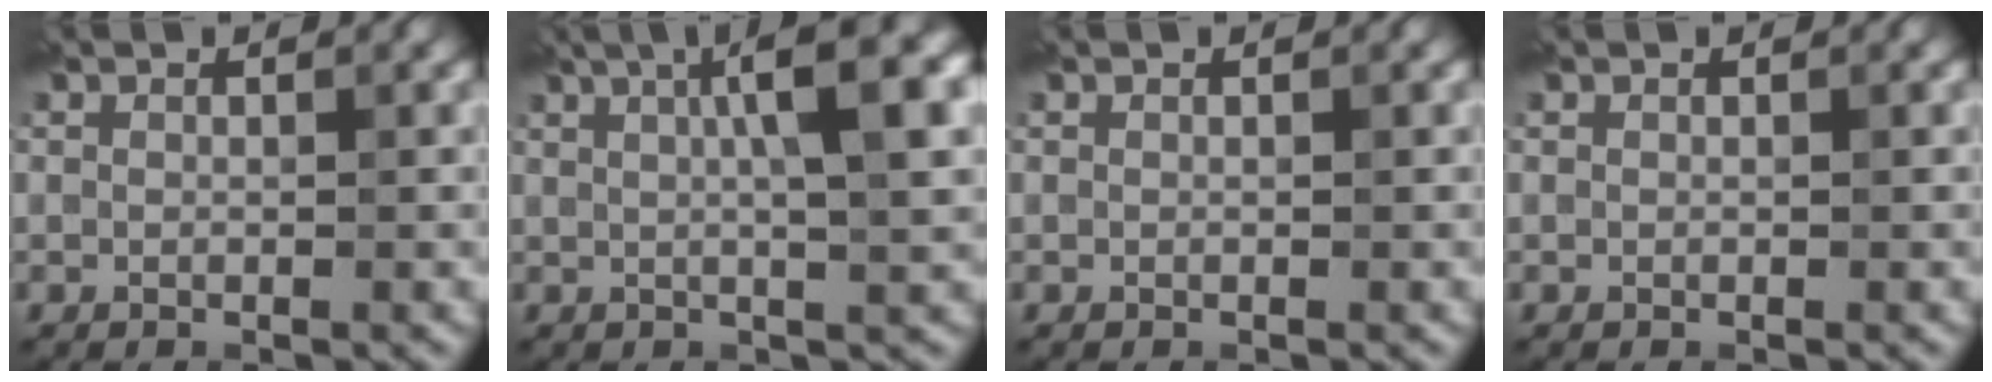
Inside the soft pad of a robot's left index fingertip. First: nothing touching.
{"total": 8.0, "force": [2.4, 1.8, 7.5], "torque": [-0.094, 0.018, 0.032]}
{"total": 0.0}
{"total": 0.0}